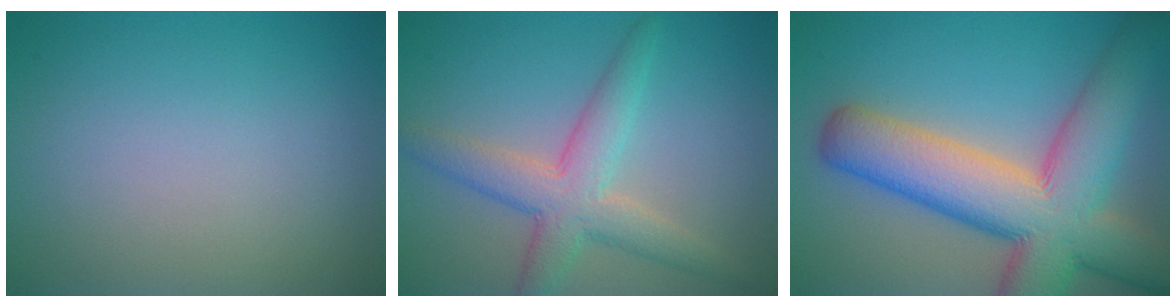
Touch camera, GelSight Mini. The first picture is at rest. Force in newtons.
{"total": 4.9, "press": 4.9, "slide": 0.1}
{"total": 12.9, "press": 12.9, "slide": 0.6}